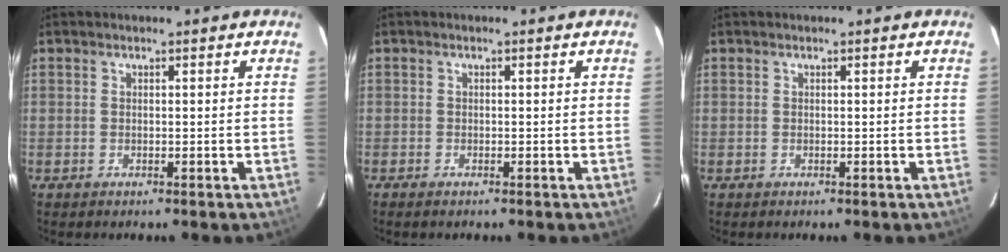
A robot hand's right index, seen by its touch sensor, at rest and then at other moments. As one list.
[{"total": 1.0, "force": [-0.8, 0.4, 0.3], "torque": [-0.008, -0.003, -0.017]}, {"total": 0.0}]